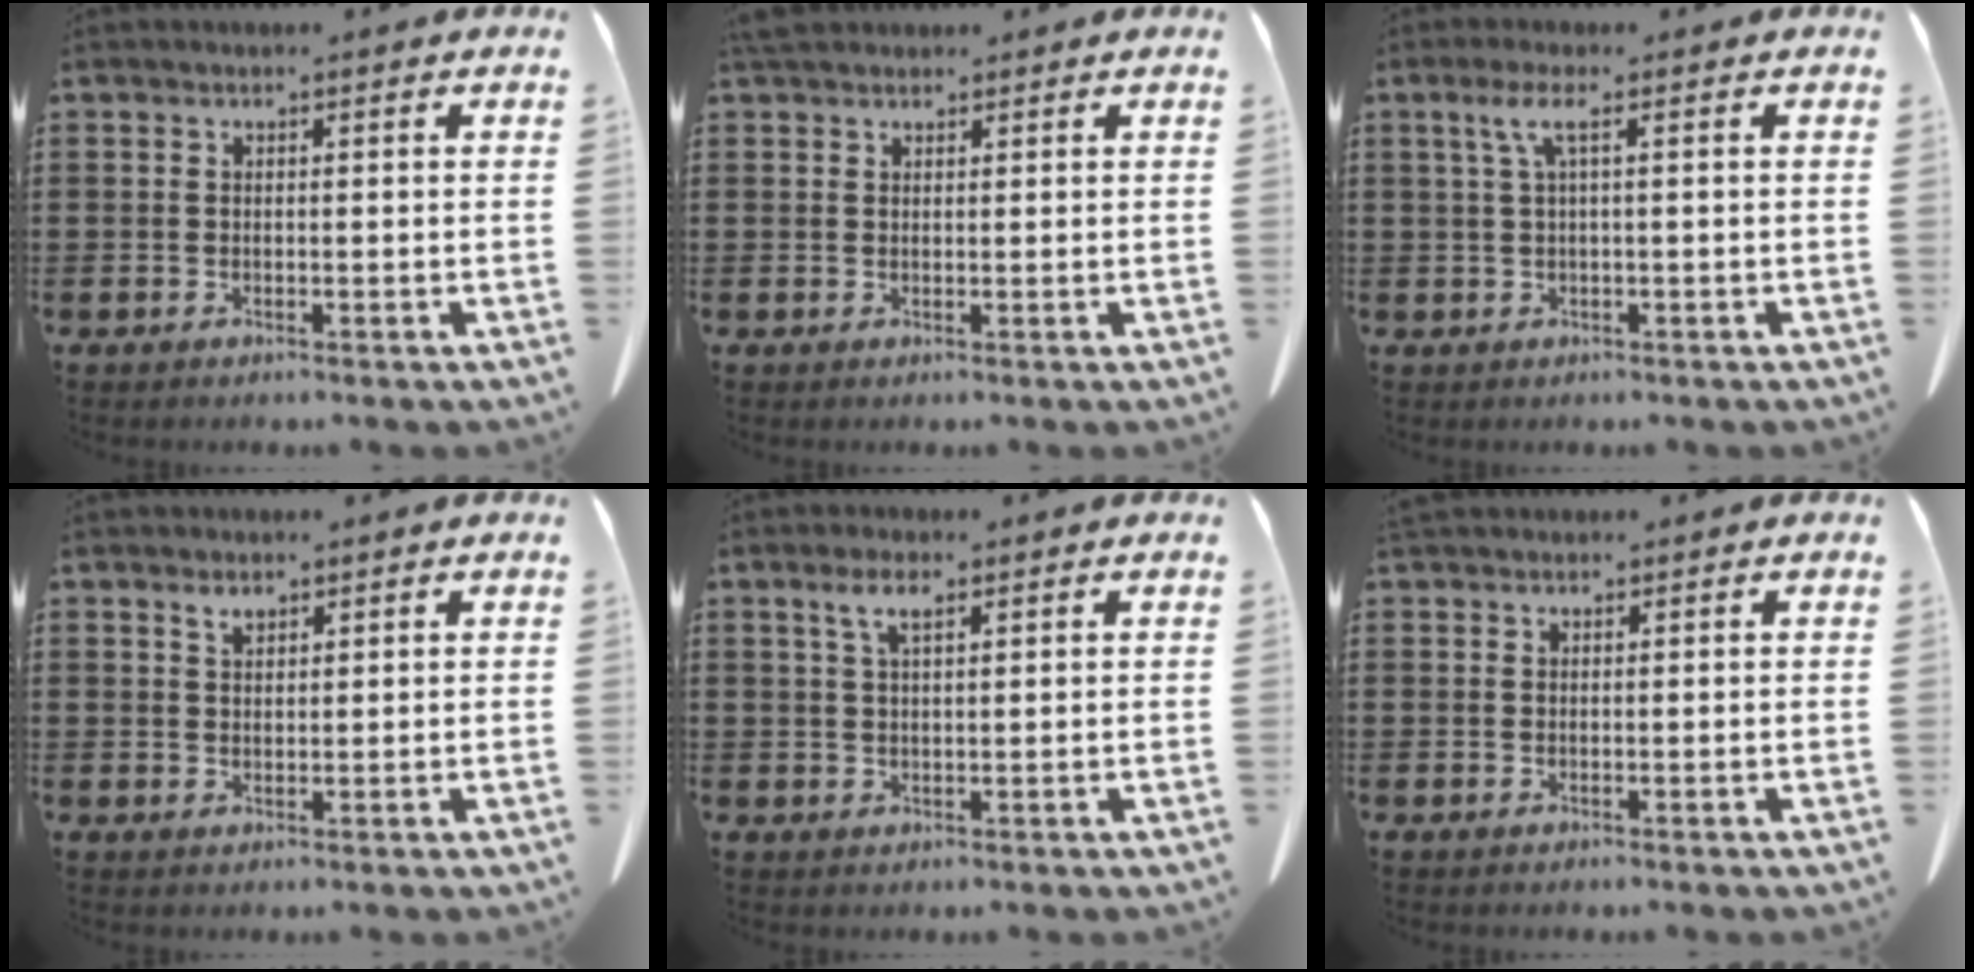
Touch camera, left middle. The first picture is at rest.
{"total": 2.5, "force": [2.0, 1.2, 0.9], "torque": [-0.025, 0.007, 0.040]}
{"total": 2.9, "force": [0.7, 0.3, 2.8], "torque": [-0.056, 0.002, 0.012]}
{"total": 1.7, "force": [1.3, 0.7, 0.8], "torque": [-0.011, 0.000, 0.022]}
{"total": 3.4, "force": [1.8, 0.9, 2.7], "torque": [-0.060, 0.006, 0.030]}
{"total": 0.8, "force": [0.7, 0.3, 0.1], "torque": [-0.005, 0.002, 0.014]}